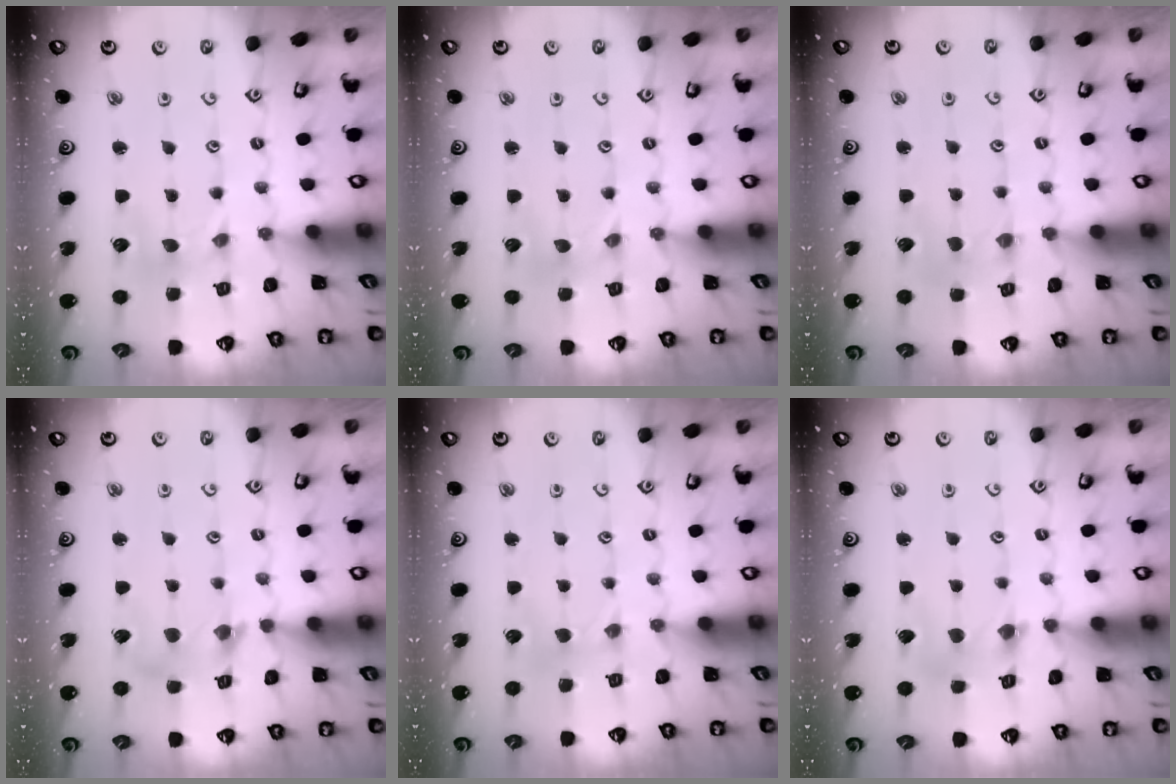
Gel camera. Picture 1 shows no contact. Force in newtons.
{"total": 0.0}
{"total": 0.5, "press": 0.5, "slide": 0.2}
{"total": 6.7, "press": 6.6, "slide": 0.7}
{"total": 1.6, "press": 1.5, "slide": 0.3}
{"total": 2.7, "press": 2.7, "slide": 0.3}